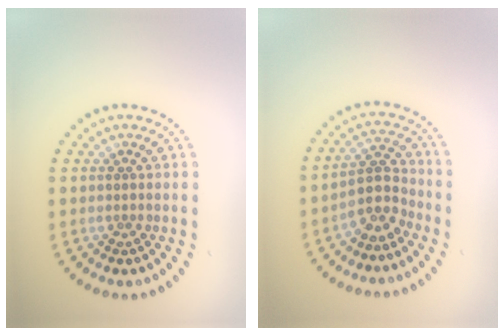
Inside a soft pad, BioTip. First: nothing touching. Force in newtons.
{"total": 3.0, "press": 2.3, "slide": 1.9}